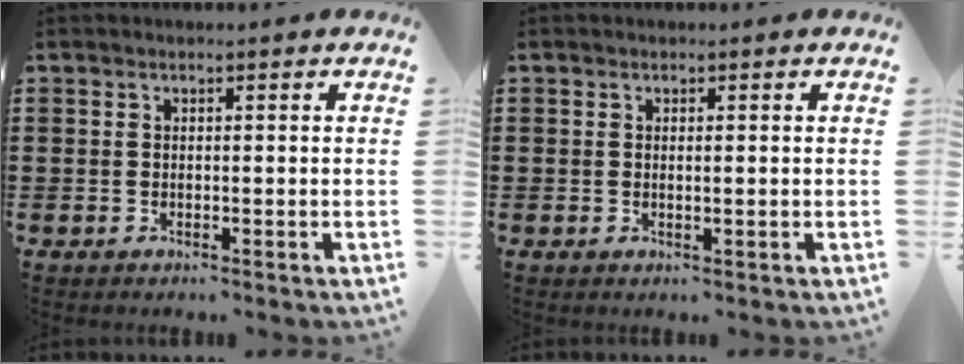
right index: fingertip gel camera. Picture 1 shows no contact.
{"total": 0.5, "force": [0.1, 0.0, 0.5], "torque": [-0.010, -0.003, 0.001]}